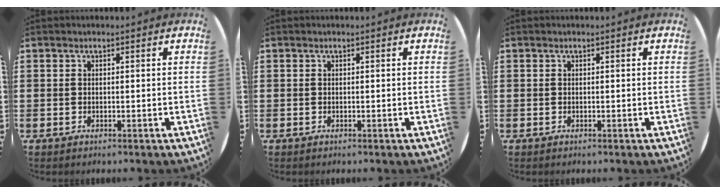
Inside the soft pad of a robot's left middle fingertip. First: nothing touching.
{"total": 0.0}
{"total": 0.0}